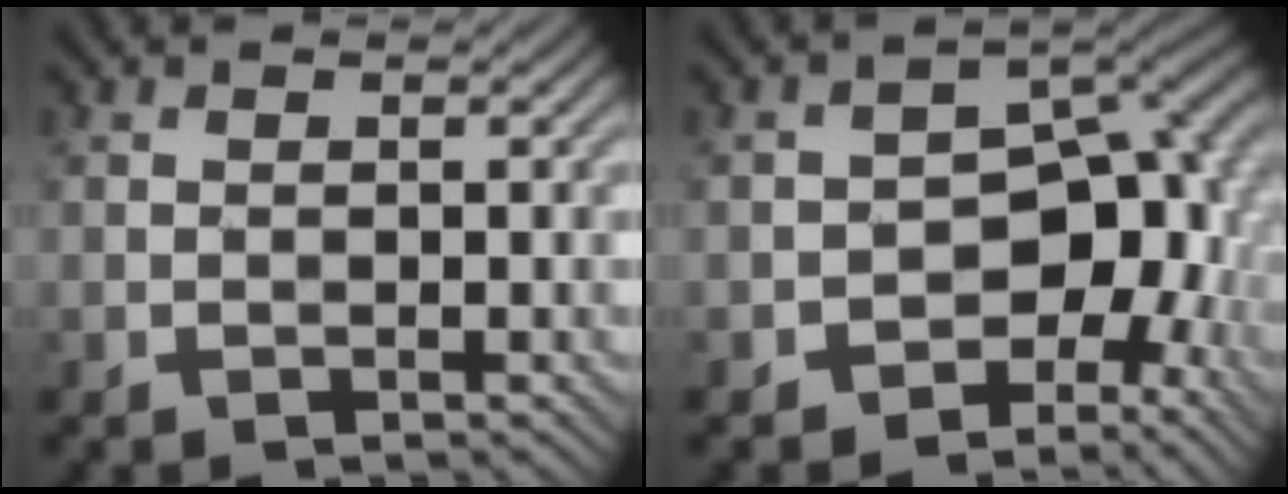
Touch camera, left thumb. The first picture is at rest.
{"total": 10.3, "force": [-3.6, 7.3, 6.3], "torque": [-0.067, -0.009, -0.066]}